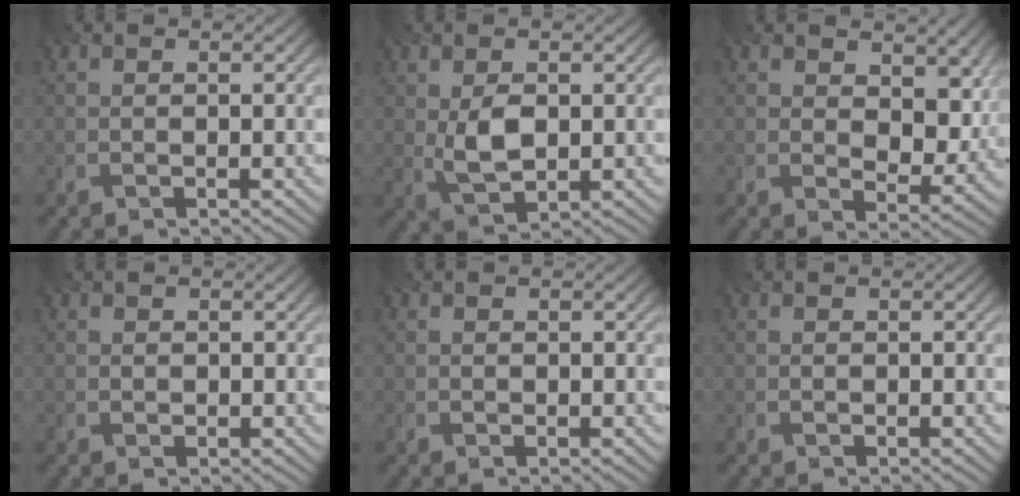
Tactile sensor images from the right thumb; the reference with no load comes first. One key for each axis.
{"total": 4.7, "fx": 0.3, "fy": 2.8, "fz": 3.8, "tx": -0.084, "ty": -0.002, "tz": 0.014}
{"total": 8.3, "fx": 2.2, "fy": 5.2, "fz": 6.1, "tx": -0.109, "ty": -0.014, "tz": 0.031}
{"total": 1.0, "fx": 0.5, "fy": 0.8, "fz": 0.3, "tx": -0.009, "ty": -0.002, "tz": 0.007}
{"total": 0.7, "fx": 0.4, "fy": 0.5, "fz": 0.2, "tx": -0.005, "ty": -0.001, "tz": 0.007}
{"total": 0.5, "fx": 0.3, "fy": 0.4, "fz": 0.1, "tx": -0.003, "ty": -0.001, "tz": 0.005}